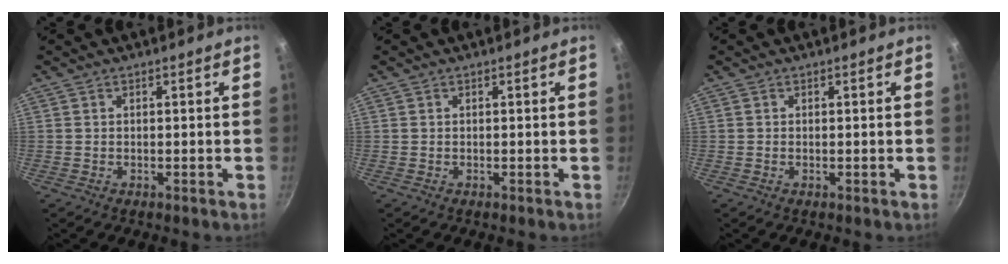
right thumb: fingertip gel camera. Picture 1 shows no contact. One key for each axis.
{"total": 0.0}
{"total": 0.0}